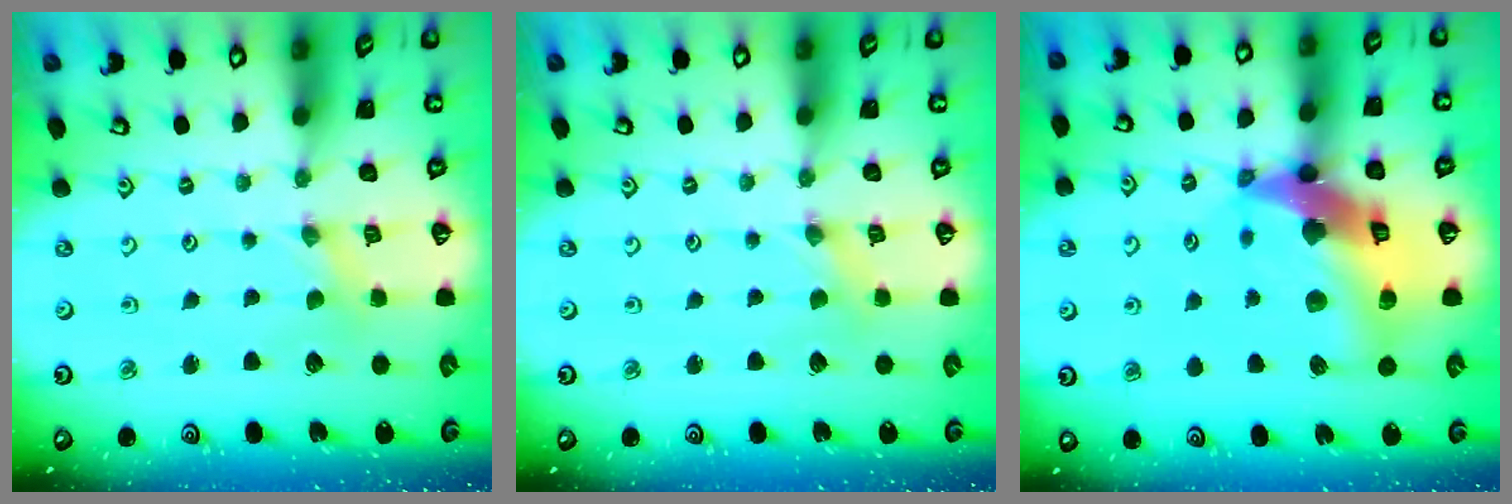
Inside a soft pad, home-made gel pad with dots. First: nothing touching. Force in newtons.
{"total": 0.0}
{"total": 20.5, "press": 20.3, "slide": 2.6}